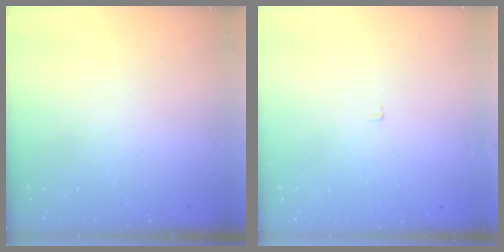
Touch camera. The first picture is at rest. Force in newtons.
{"total": 1.2, "press": 1.2, "slide": 0.1}